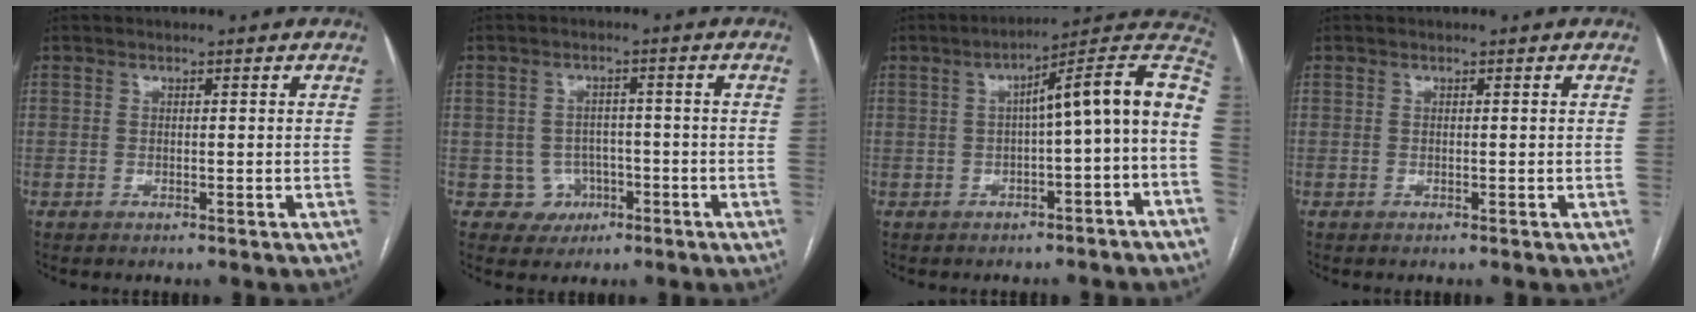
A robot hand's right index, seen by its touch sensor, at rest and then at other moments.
{"total": 4.2, "force": [-1.5, 4.0, 0.0], "torque": [0.015, 0.016, -0.015]}
{"total": 12.6, "force": [-0.9, 1.1, 12.6], "torque": [-0.171, 0.044, -0.016]}
{"total": 0.0}